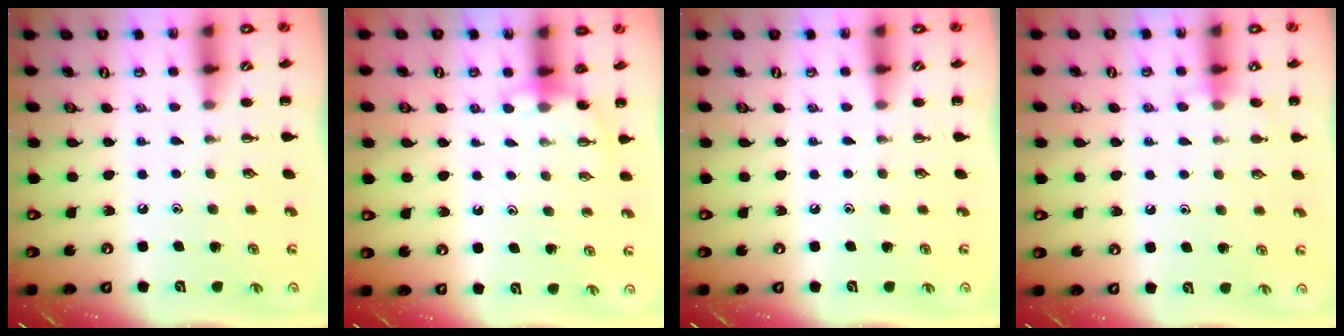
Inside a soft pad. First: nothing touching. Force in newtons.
{"total": 3.6, "press": 3.6, "slide": 0.3}
{"total": 0.0}
{"total": 6.9, "press": 6.4, "slide": 2.7}